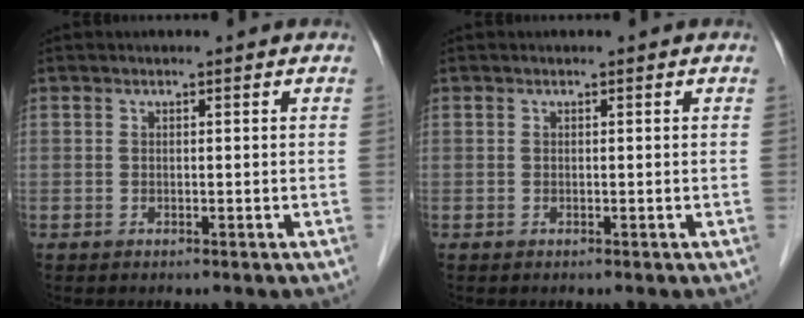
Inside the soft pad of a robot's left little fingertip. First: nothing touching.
{"total": 0.0}